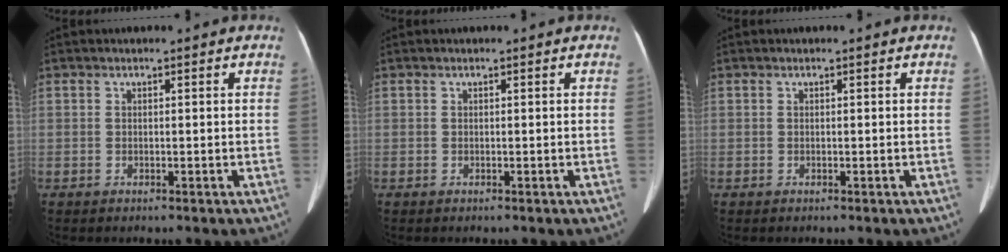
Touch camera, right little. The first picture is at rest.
{"total": 0.0}
{"total": 0.0}